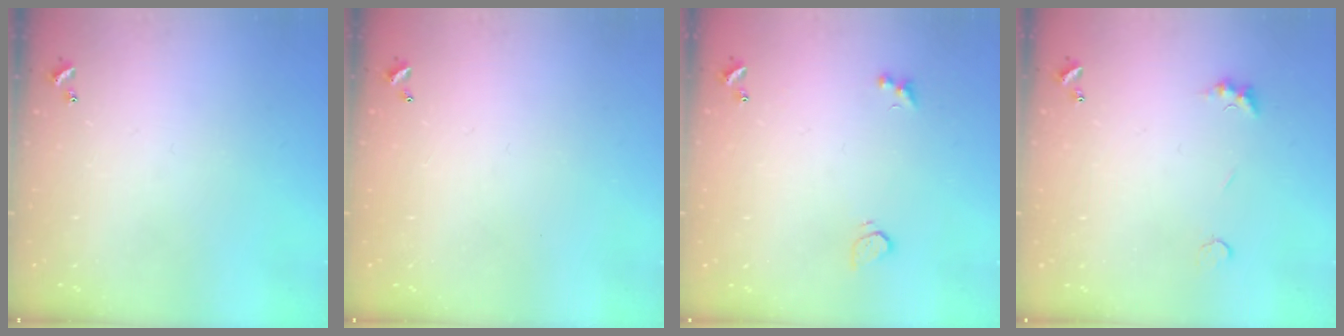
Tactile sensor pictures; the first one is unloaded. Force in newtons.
{"total": 2.9, "press": 2.9, "slide": 0.1}
{"total": 2.0, "press": 1.7, "slide": 1.0}
{"total": 2.2, "press": 2.1, "slide": 0.6}